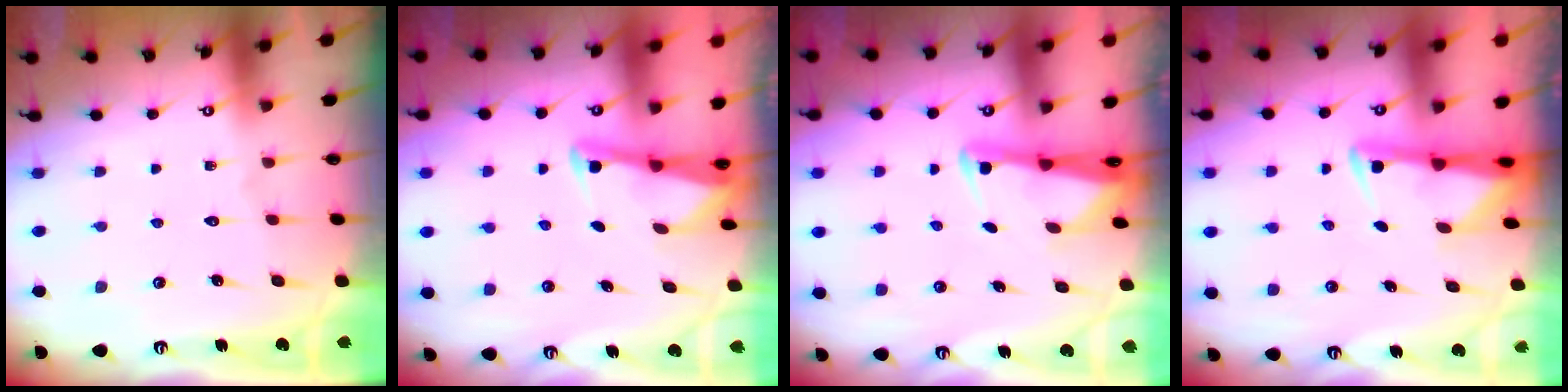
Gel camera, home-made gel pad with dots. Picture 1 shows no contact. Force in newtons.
{"total": 2.9, "press": 2.9, "slide": 0.3}
{"total": 2.6, "press": 2.6, "slide": 0.5}
{"total": 2.8, "press": 2.8, "slide": 0.6}